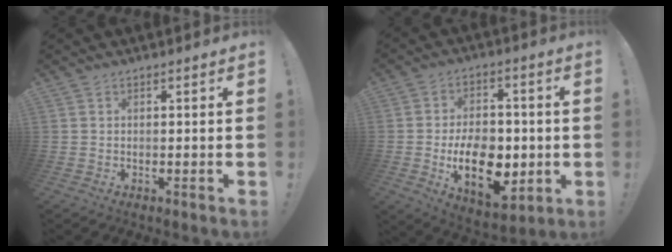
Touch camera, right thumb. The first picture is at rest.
{"total": 16.8, "force": [-3.7, 10.9, 12.2], "torque": [-0.193, 0.007, -0.060]}